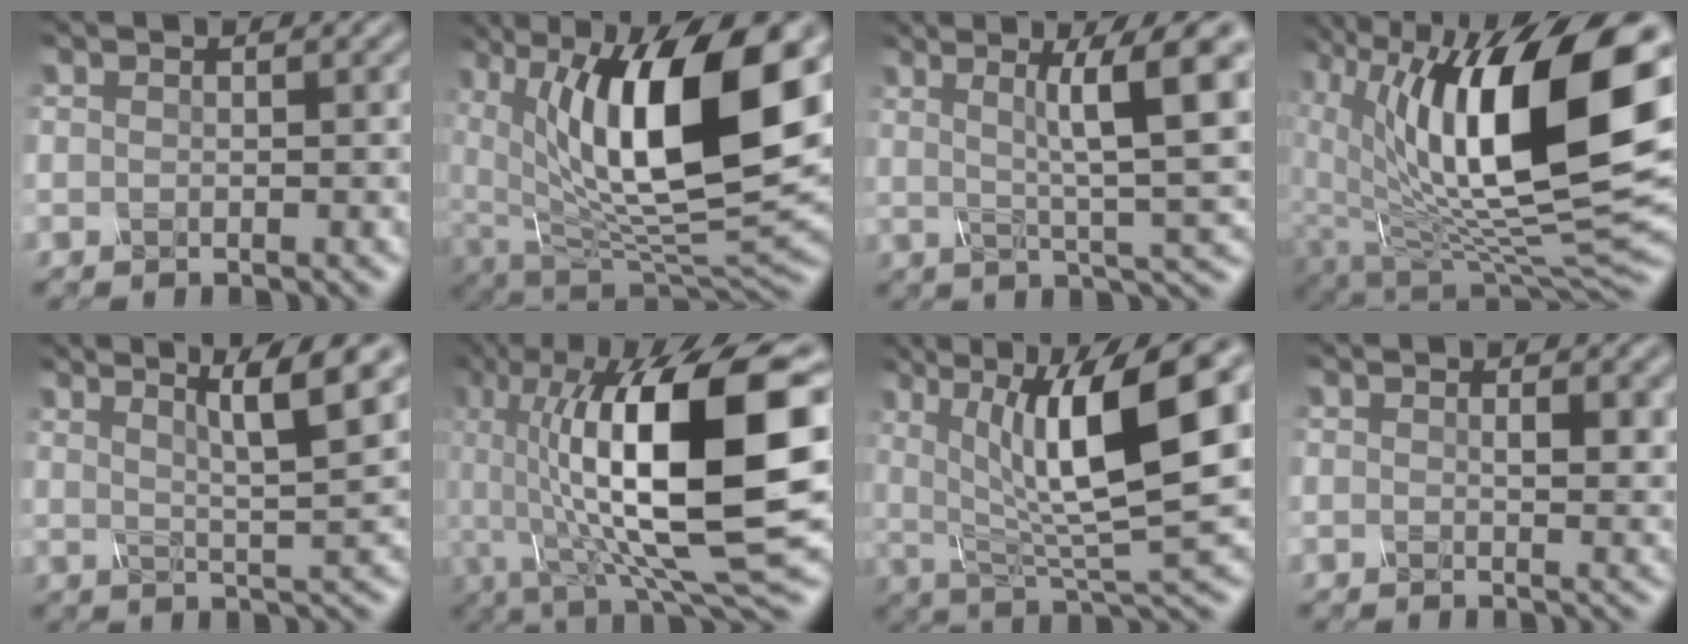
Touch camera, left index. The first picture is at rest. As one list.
[{"total": 15.6, "force": [4.2, 7.2, 13.2], "torque": [-0.222, -0.004, 0.070]}, {"total": 9.3, "force": [2.6, 1.5, 8.7], "torque": [-0.128, 0.011, 0.046]}, {"total": 17.6, "force": [3.7, 9.0, 14.7], "torque": [-0.238, -0.009, 0.067]}, {"total": 7.4, "force": [4.0, 1.2, 6.1], "torque": [-0.079, 0.010, 0.058]}, {"total": 16.1, "force": [0.1, 5.4, 15.2], "torque": [-0.254, 0.005, -0.006]}, {"total": 13.3, "force": [3.4, 3.8, 12.3], "torque": [-0.198, 0.005, 0.059]}, {"total": 2.4, "force": [0.7, 0.8, 2.1], "torque": [-0.034, -0.004, 0.016]}]